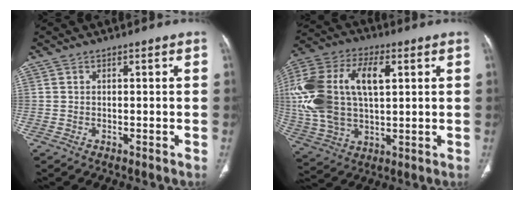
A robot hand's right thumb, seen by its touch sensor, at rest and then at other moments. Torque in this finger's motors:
{"motor_torque": [2.32, 2.69, 2.06, 0.30, 0.27]}